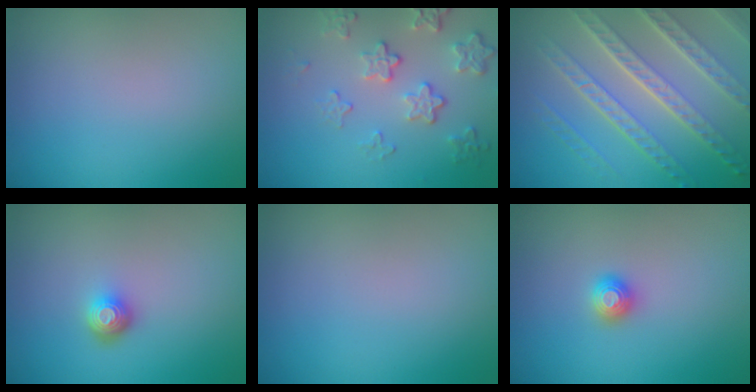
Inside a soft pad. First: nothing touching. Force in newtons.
{"total": 4.2, "press": 3.2, "slide": 2.7}
{"total": 7.5, "press": 5.3, "slide": 5.3}
{"total": 1.7, "press": 1.3, "slide": 1.2}
{"total": 0.0}
{"total": 1.2, "press": 1.2, "slide": 0.3}